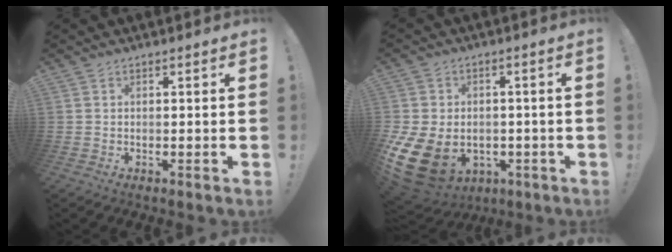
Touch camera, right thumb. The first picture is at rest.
{"total": 15.6, "force": [-5.2, 11.4, 9.3], "torque": [-0.193, 0.033, -0.084]}